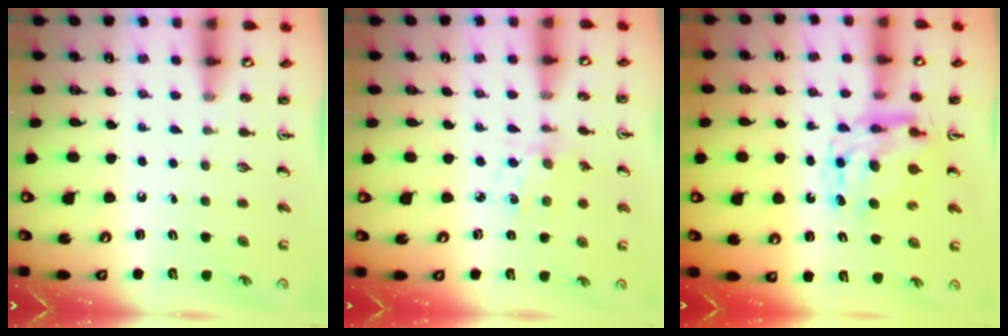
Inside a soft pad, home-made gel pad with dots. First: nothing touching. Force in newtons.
{"total": 1.9, "press": 1.8, "slide": 0.5}
{"total": 9.6, "press": 9.6, "slide": 1.0}